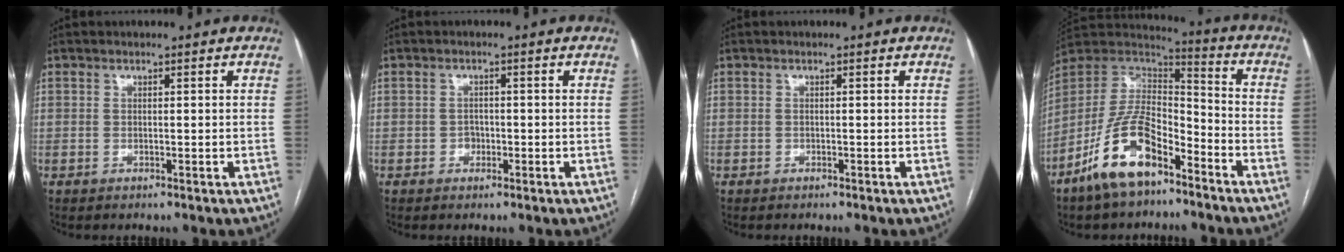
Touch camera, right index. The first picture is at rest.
{"total": 1.5, "force": [-0.6, 1.2, 0.6], "torque": [-0.005, 0.007, -0.009]}
{"total": 0.0}
{"total": 14.4, "force": [-8.8, 5.7, 9.9], "torque": [-0.200, 0.011, -0.164]}